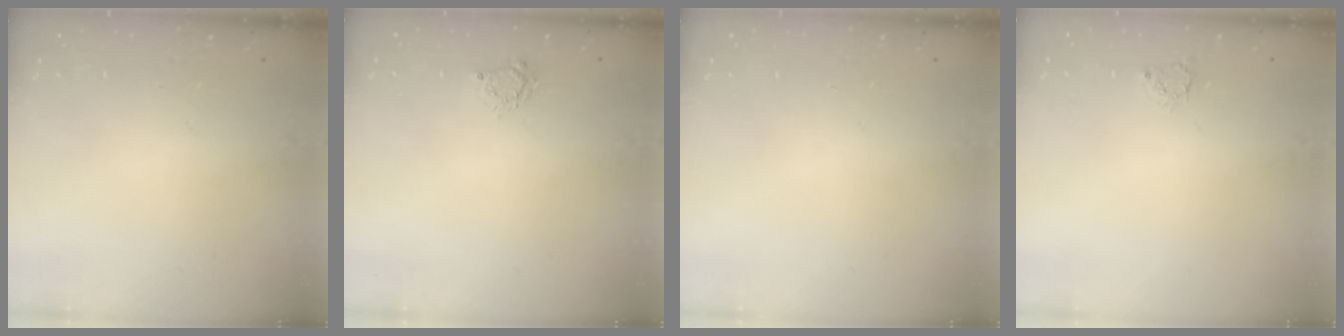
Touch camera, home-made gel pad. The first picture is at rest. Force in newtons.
{"total": 3.6, "press": 3.6, "slide": 0.5}
{"total": 0.0}
{"total": 3.0, "press": 3.0, "slide": 0.4}